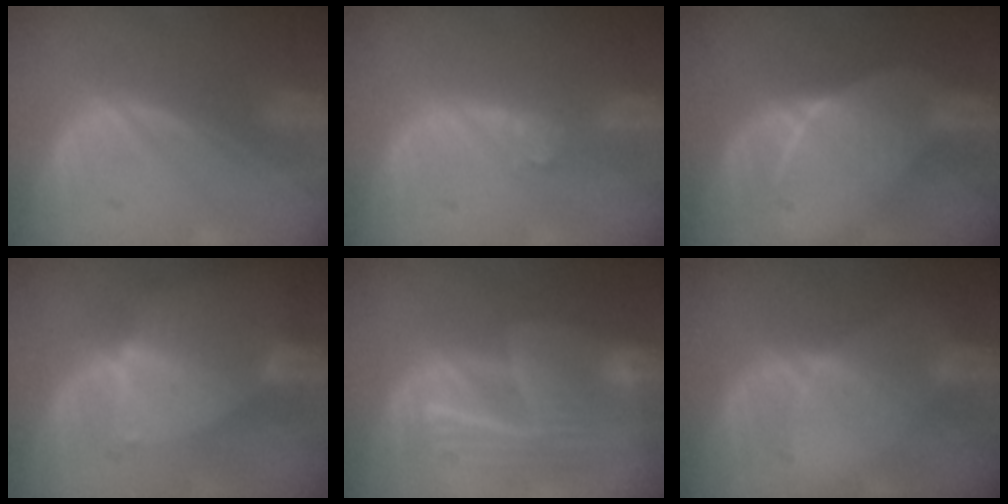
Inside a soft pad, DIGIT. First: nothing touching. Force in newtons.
{"total": 2.7, "press": 2.2, "slide": 1.5}
{"total": 7.4, "press": 6.7, "slide": 3.2}
{"total": 6.4, "press": 6.2, "slide": 1.8}
{"total": 9.4, "press": 8.3, "slide": 4.2}
{"total": 3.0, "press": 2.6, "slide": 1.5}